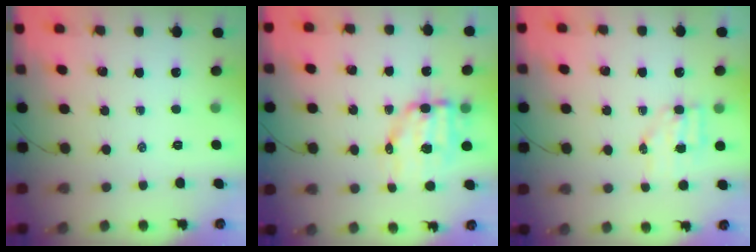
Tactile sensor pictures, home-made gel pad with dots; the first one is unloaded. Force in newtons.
{"total": 8.7, "press": 8.5, "slide": 1.8}
{"total": 5.6, "press": 5.6, "slide": 0.6}